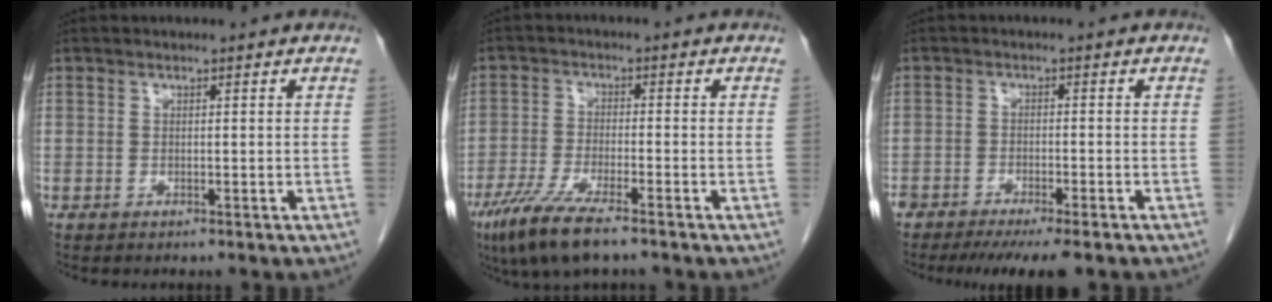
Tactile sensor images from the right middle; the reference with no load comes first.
{"total": 8.7, "force": [-6.0, 1.0, 6.2], "torque": [-0.124, -0.023, -0.106]}
{"total": 9.0, "force": [-7.1, 1.7, 5.3], "torque": [-0.067, -0.012, -0.105]}